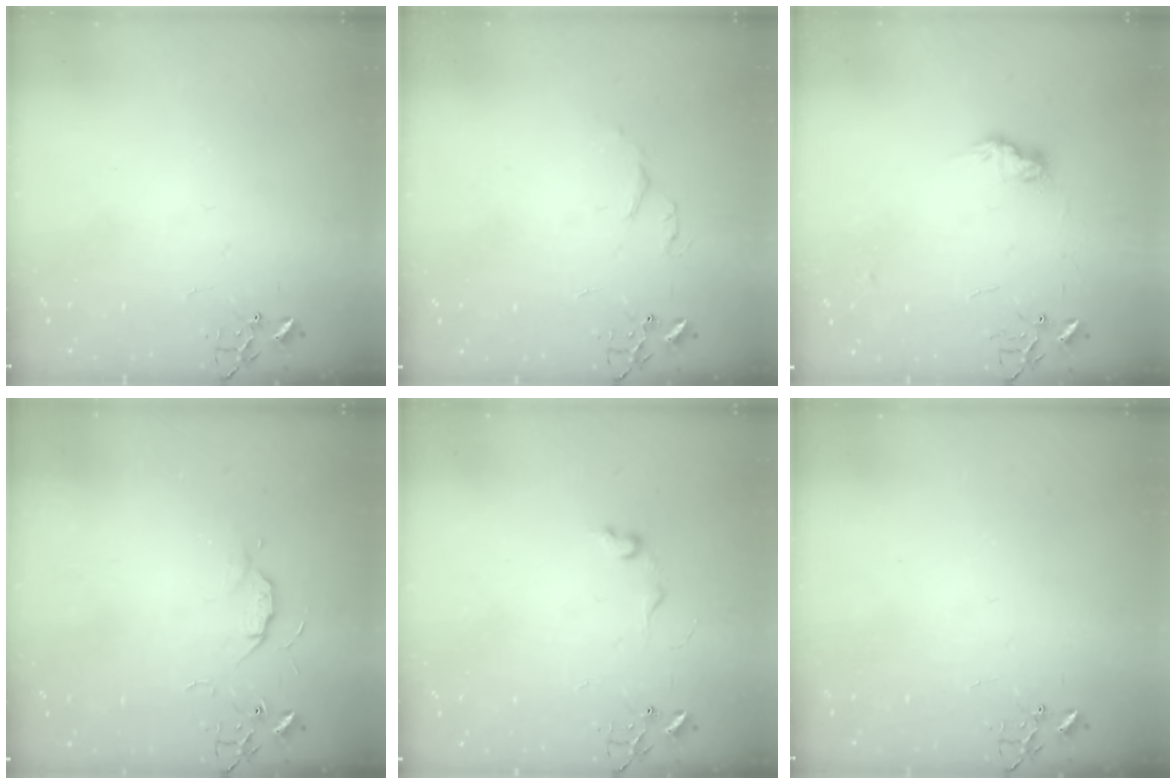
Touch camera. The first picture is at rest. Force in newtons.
{"total": 4.5, "press": 4.5, "slide": 0.7}
{"total": 8.1, "press": 8.1, "slide": 0.3}
{"total": 5.0, "press": 4.9, "slide": 0.7}
{"total": 6.1, "press": 6.0, "slide": 0.7}
{"total": 0.0}